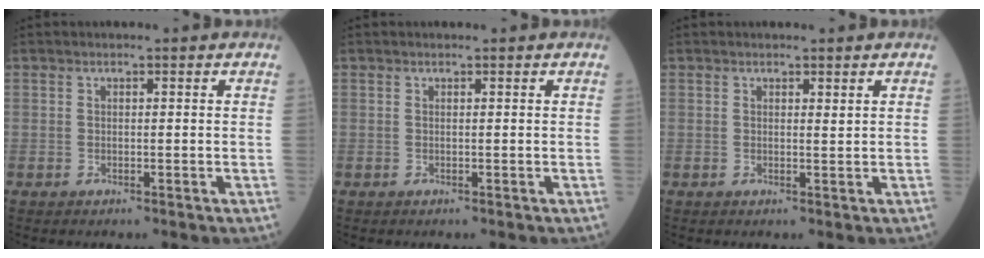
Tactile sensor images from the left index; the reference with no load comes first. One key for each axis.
{"total": 0.0}
{"total": 0.6, "fx": 0.4, "fy": 0.1, "fz": 0.4, "tx": -0.007, "ty": -0.003, "tz": 0.005}